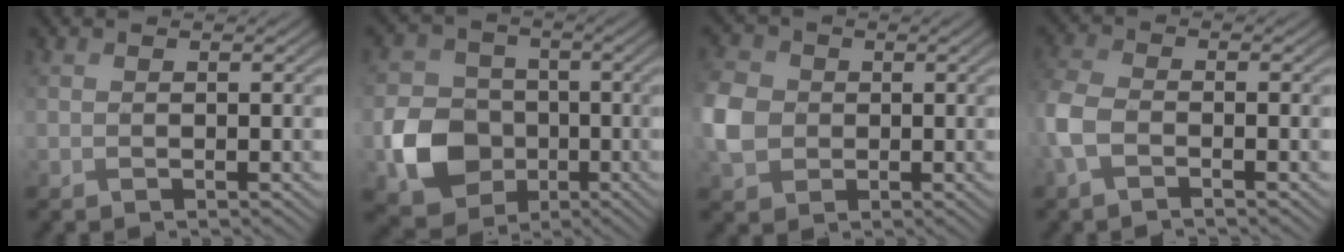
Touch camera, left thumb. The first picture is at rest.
{"total": 8.6, "force": [-3.0, 7.2, 3.6], "torque": [-0.075, -0.014, -0.070]}
{"total": 5.7, "force": [-0.9, 4.9, 2.7], "torque": [-0.079, 0.005, -0.031]}
{"total": 4.4, "force": [-2.5, 2.2, 2.9], "torque": [-0.081, -0.001, -0.065]}